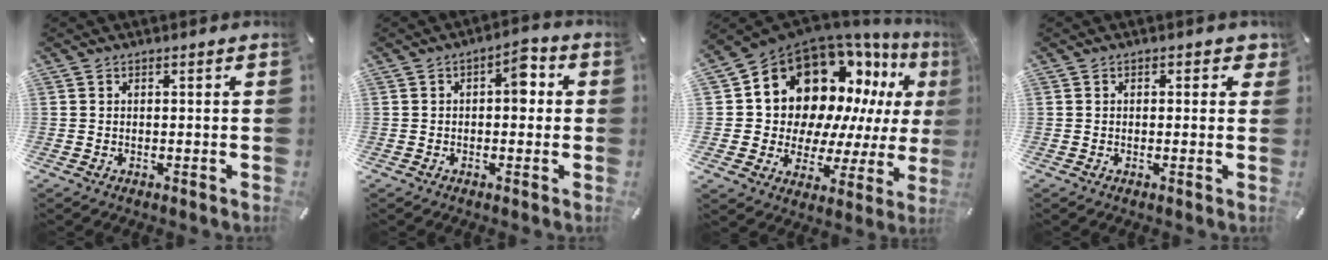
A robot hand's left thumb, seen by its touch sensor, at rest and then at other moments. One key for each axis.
{"total": 5.4, "fx": 0.4, "fy": 2.9, "fz": 4.5, "tx": -0.057, "ty": 0.003, "tz": -0.003}
{"total": 16.6, "fx": 9.7, "fy": 11.9, "fz": 6.5, "tx": -0.103, "ty": -0.102, "tz": 0.189}
{"total": 1.6, "fx": 0.2, "fy": 1.1, "fz": 1.1, "tx": -0.006, "ty": 0.001, "tz": -0.002}